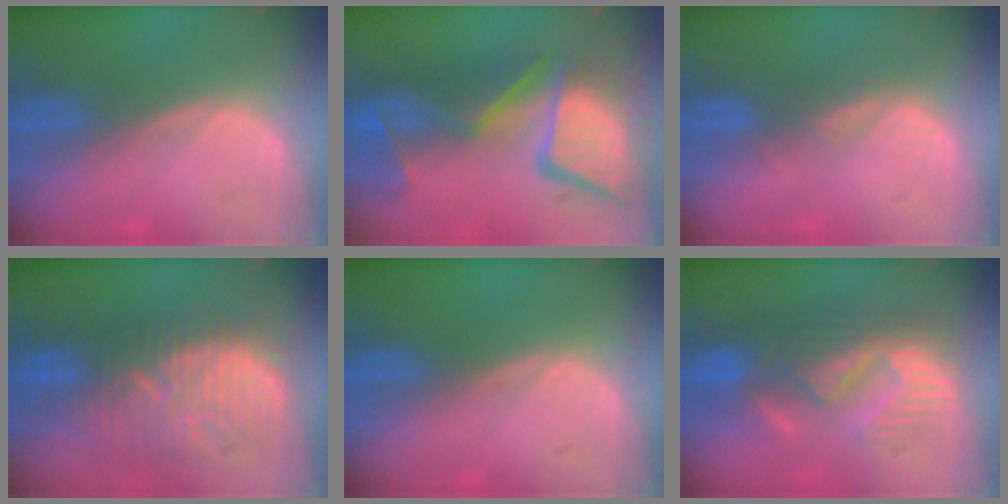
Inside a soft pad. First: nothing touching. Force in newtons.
{"total": 13.8, "press": 11.3, "slide": 8.0}
{"total": 2.3, "press": 1.8, "slide": 1.5}
{"total": 11.1, "press": 10.7, "slide": 2.9}
{"total": 0.0}
{"total": 8.9, "press": 8.8, "slide": 1.5}